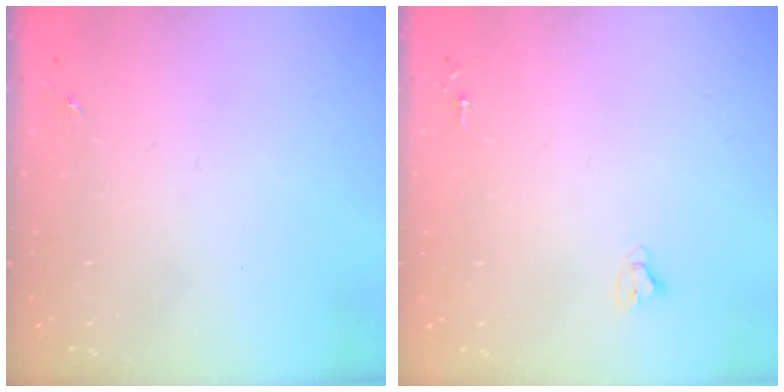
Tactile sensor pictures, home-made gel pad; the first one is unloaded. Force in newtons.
{"total": 2.7, "press": 2.7, "slide": 0.2}